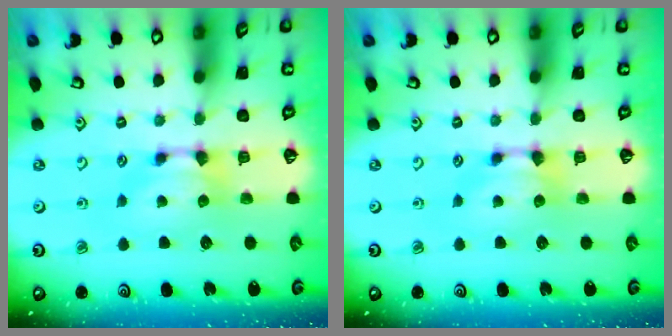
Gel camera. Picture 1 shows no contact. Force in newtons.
{"total": 0.0}